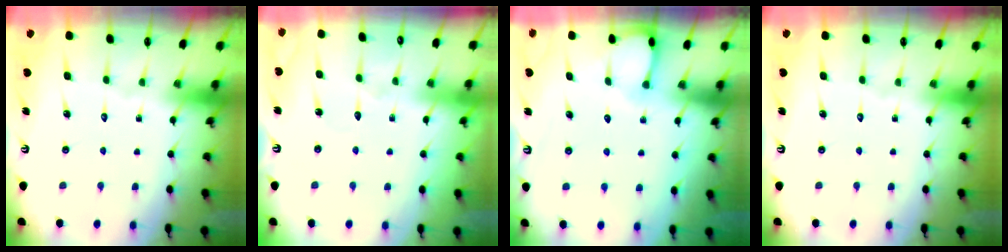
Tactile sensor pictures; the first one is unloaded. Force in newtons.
{"total": 2.8, "press": 2.8, "slide": 0.0}
{"total": 2.0, "press": 2.0, "slide": 0.3}
{"total": 0.0}